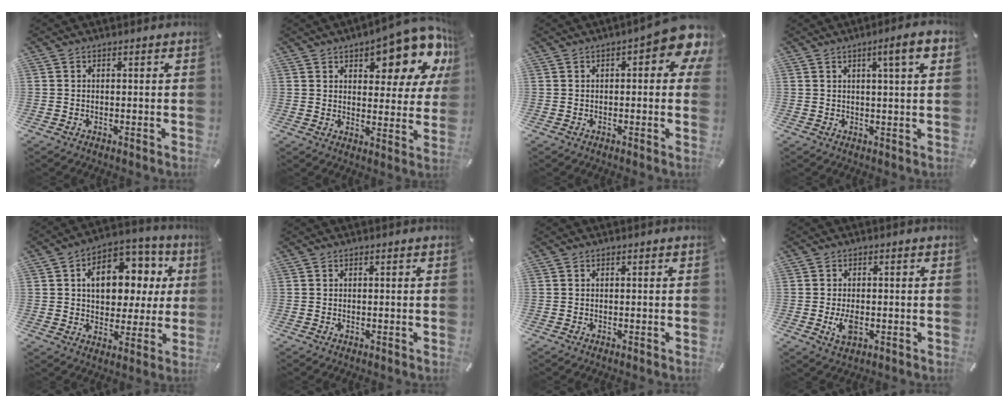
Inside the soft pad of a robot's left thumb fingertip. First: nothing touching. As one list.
[{"total": 14.8, "force": [9.2, 6.4, 9.8], "torque": [-0.113, -0.068, 0.151]}, {"total": 9.1, "force": [2.7, 3.3, 8.0], "torque": [-0.099, -0.021, 0.044]}, {"total": 7.0, "force": [2.9, 0.7, 6.3], "torque": [-0.101, -0.005, 0.042]}, {"total": 13.8, "force": [3.3, 10.0, 8.9], "torque": [-0.127, -0.013, 0.059]}, {"total": 0.0}, {"total": 0.0}, {"total": 4.1, "force": [-0.9, 2.3, 3.3], "torque": [-0.083, -0.008, -0.020]}]